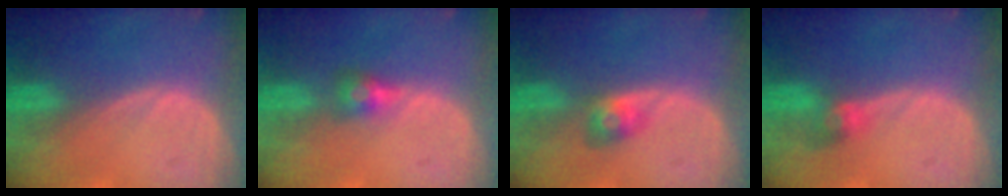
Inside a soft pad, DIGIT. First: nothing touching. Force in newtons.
{"total": 2.8, "press": 2.6, "slide": 1.0}
{"total": 2.8, "press": 2.6, "slide": 1.0}
{"total": 2.7, "press": 2.7, "slide": 0.1}